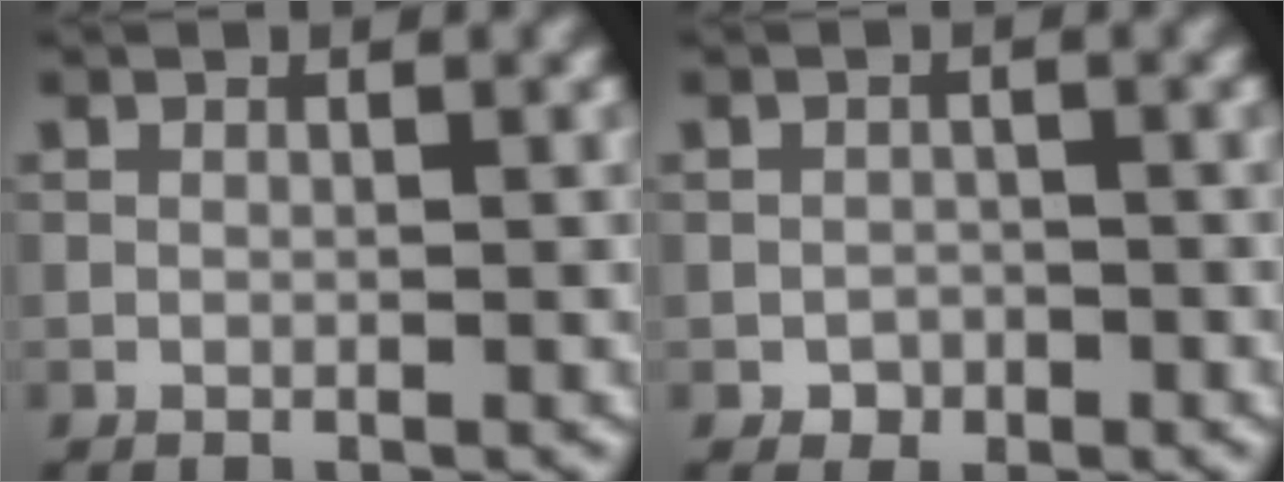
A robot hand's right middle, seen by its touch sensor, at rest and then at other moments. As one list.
[{"total": 1.3, "force": [-0.6, 1.1, 0.4], "torque": [-0.001, -0.002, -0.012]}]